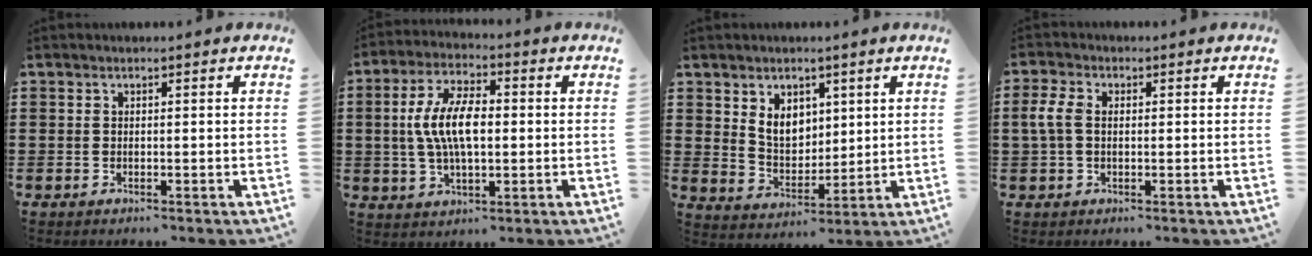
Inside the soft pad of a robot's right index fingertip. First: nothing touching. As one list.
[{"total": 8.9, "force": [0.3, 3.7, 8.1], "torque": [-0.176, 0.001, 0.000]}, {"total": 5.8, "force": [2.6, 4.1, 3.0], "torque": [-0.066, 0.009, 0.048]}, {"total": 4.0, "force": [0.2, 2.6, 3.0], "torque": [-0.083, 0.002, -0.004]}]